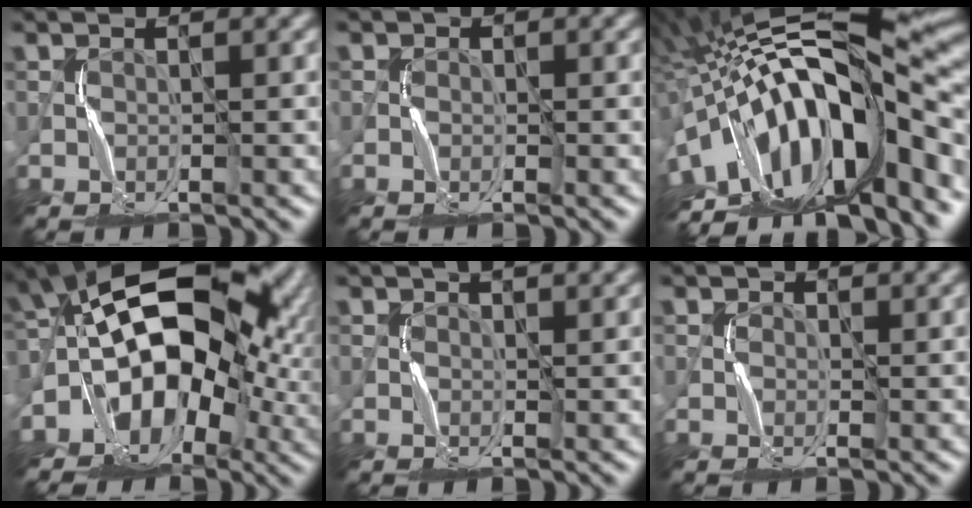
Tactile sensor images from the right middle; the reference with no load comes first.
{"total": 0.9, "force": [-0.2, 0.8, 0.4], "torque": [0.001, 0.001, -0.006]}
{"total": 18.0, "force": [-4.6, 6.8, 16.0], "torque": [-0.246, 0.019, -0.093]}
{"total": 14.4, "force": [-2.6, 9.3, 10.7], "torque": [-0.150, 0.014, -0.064]}
{"total": 2.0, "force": [1.4, 0.7, 1.3], "torque": [-0.016, 0.000, 0.020]}
{"total": 1.0, "force": [0.6, 0.8, 0.3], "torque": [-0.003, -0.002, 0.008]}